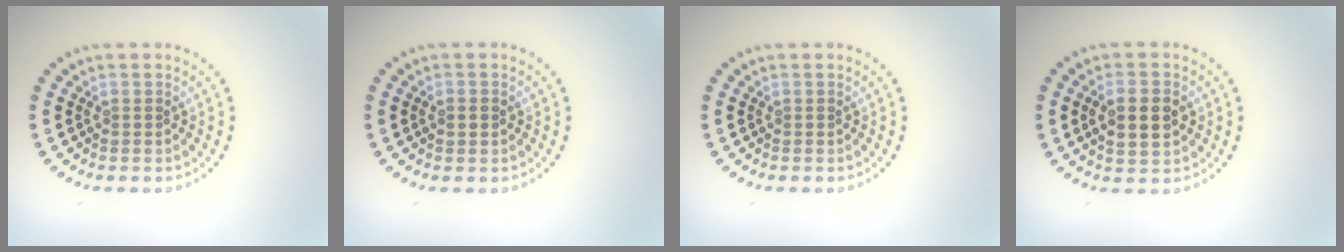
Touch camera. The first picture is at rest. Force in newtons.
{"total": 1.3, "press": 1.3, "slide": 0.2}
{"total": 0.0}
{"total": 3.4, "press": 3.4, "slide": 0.0}